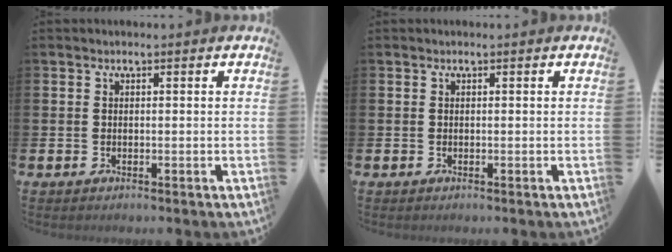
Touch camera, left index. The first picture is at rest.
{"total": 0.0}